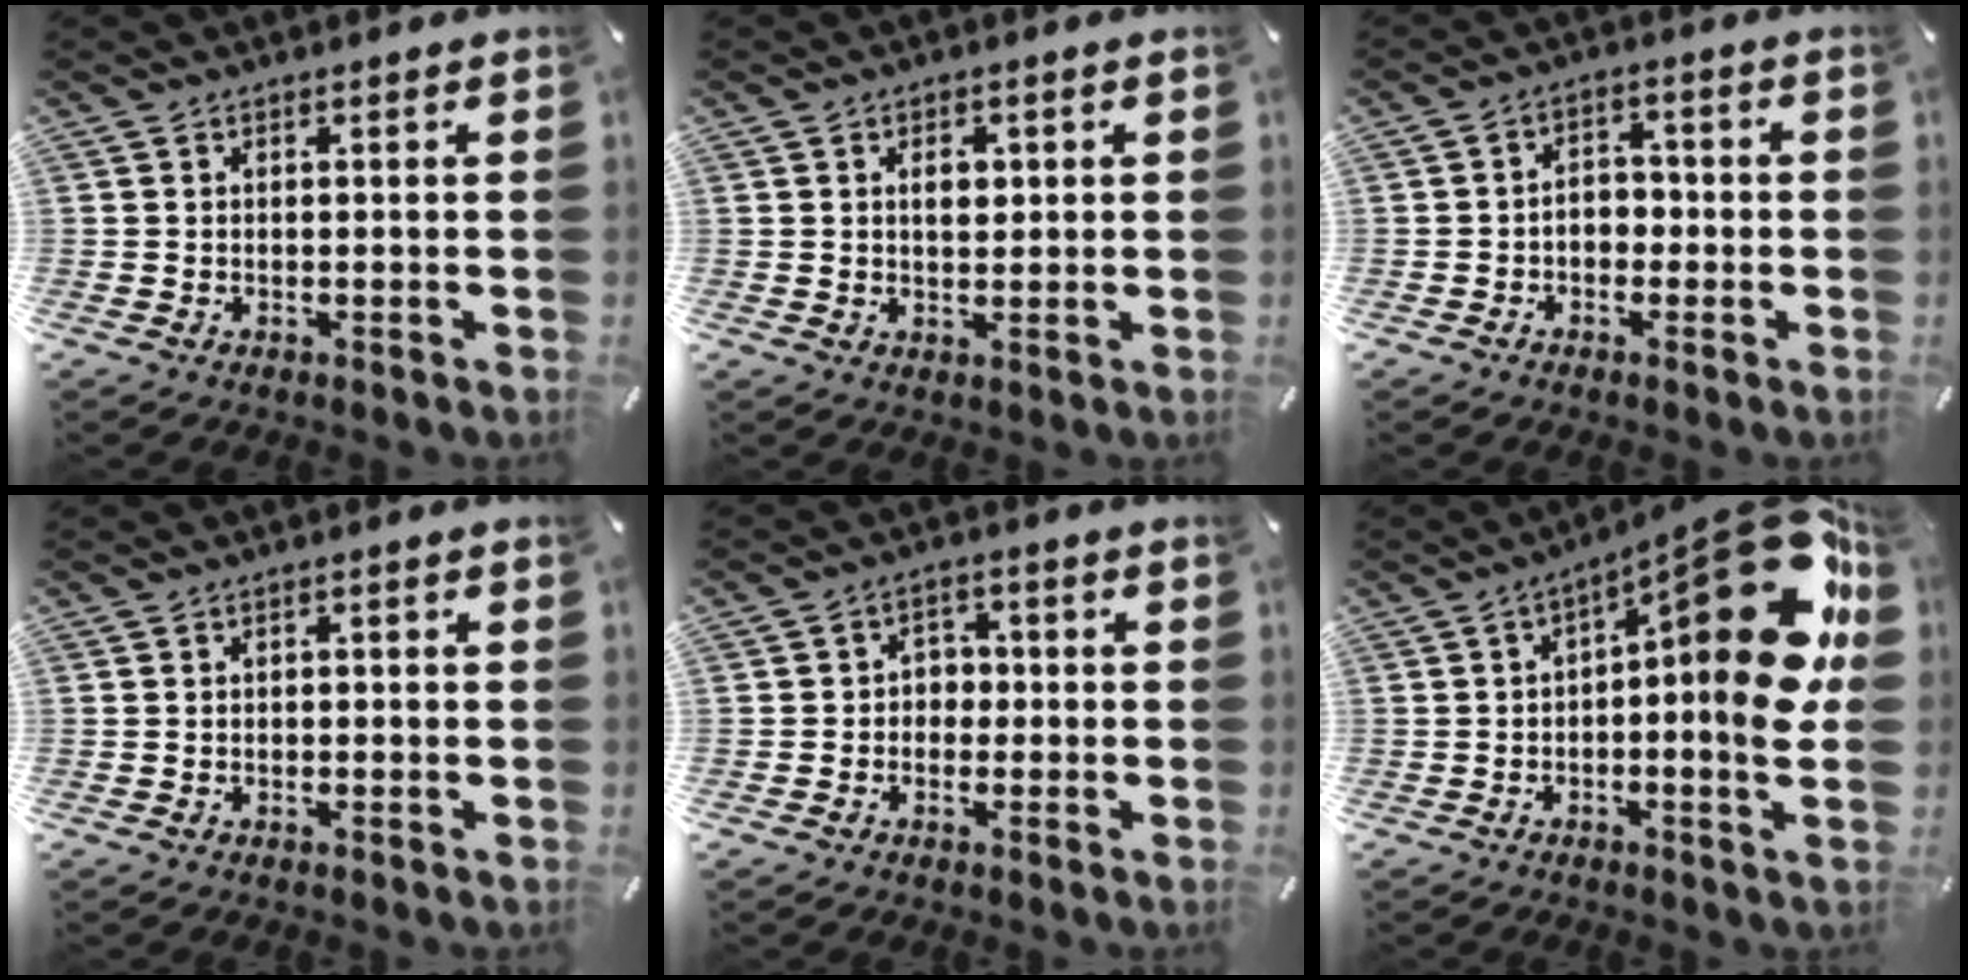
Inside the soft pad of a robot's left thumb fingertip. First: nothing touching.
{"total": 4.1, "force": [0.9, 2.7, 2.9], "torque": [-0.038, -0.002, 0.007]}
{"total": 4.3, "force": [-1.5, 3.2, 2.5], "torque": [-0.045, 0.014, -0.030]}
{"total": 1.0, "force": [-0.6, 0.5, 0.5], "torque": [-0.012, 0.003, -0.014]}
{"total": 4.0, "force": [-1.3, 3.6, 1.2], "torque": [-0.017, 0.014, -0.029]}
{"total": 22.0, "force": [5.8, 6.1, 20.3], "torque": [-0.263, -0.072, 0.095]}